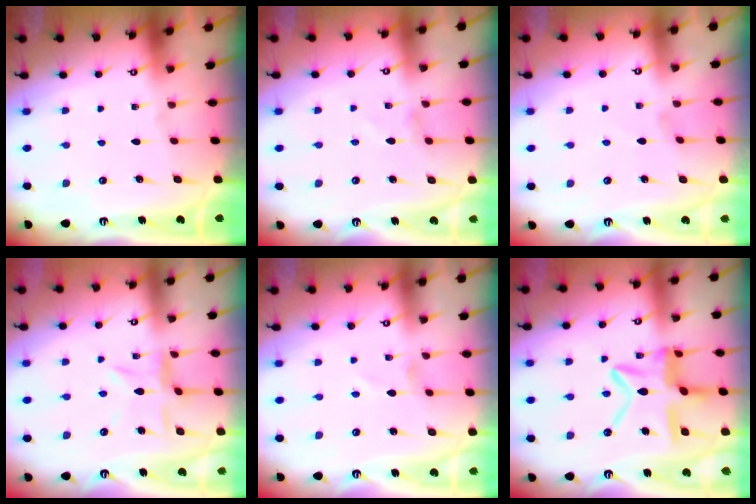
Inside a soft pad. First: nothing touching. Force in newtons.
{"total": 0.9, "press": 0.9, "slide": 0.3}
{"total": 0.0}
{"total": 5.8, "press": 5.8, "slide": 0.6}
{"total": 0.0}
{"total": 13.5, "press": 13.5, "slide": 1.2}